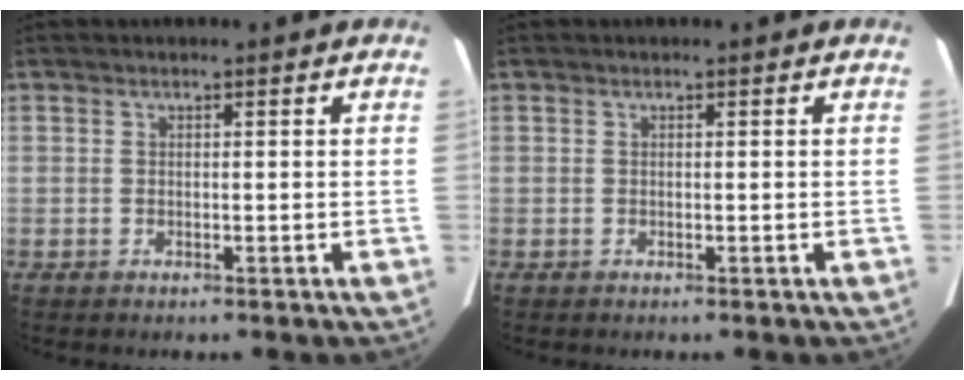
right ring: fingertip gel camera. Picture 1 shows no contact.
{"total": 0.0}